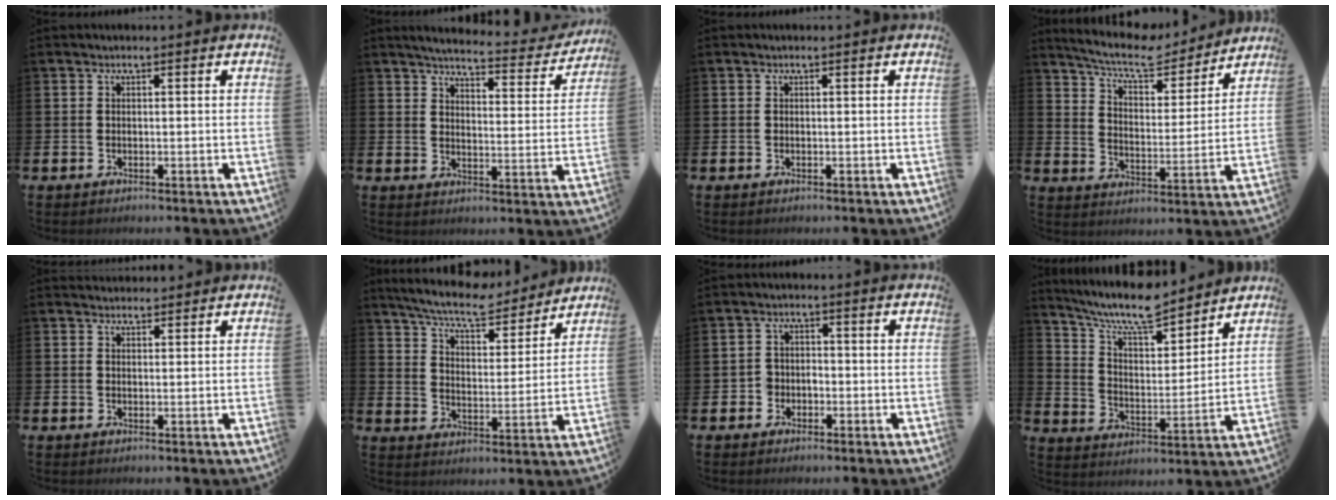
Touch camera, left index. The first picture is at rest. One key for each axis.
{"total": 4.6, "fx": 4.4, "fy": 0.6, "fz": 1.5, "tx": -0.037, "ty": -0.034, "tz": 0.067}
{"total": 0.0}
{"total": 8.5, "fx": 7.8, "fy": 1.8, "fz": 3.0, "tx": -0.076, "ty": -0.055, "tz": 0.131}
{"total": 1.9, "fx": 1.8, "fy": 0.6, "fz": 0.0, "tx": 0.011, "ty": -0.007, "tz": 0.031}
{"total": 8.1, "fx": 7.5, "fy": 1.3, "fz": 2.7, "tx": -0.076, "ty": -0.047, "tz": 0.129}
{"total": 2.3, "fx": -1.3, "fy": 1.9, "fz": 0.1, "tx": -0.013, "ty": 0.006, "tz": -0.031}
{"total": 9.2, "fx": 8.4, "fy": 1.8, "fz": 3.1, "tx": -0.088, "ty": -0.057, "tz": 0.149}